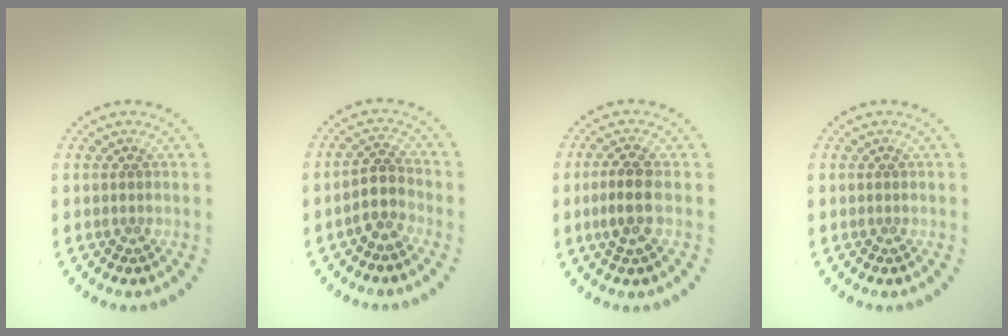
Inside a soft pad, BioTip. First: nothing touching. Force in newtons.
{"total": 2.5, "press": 2.1, "slide": 1.4}
{"total": 2.7, "press": 2.5, "slide": 0.9}
{"total": 0.0}